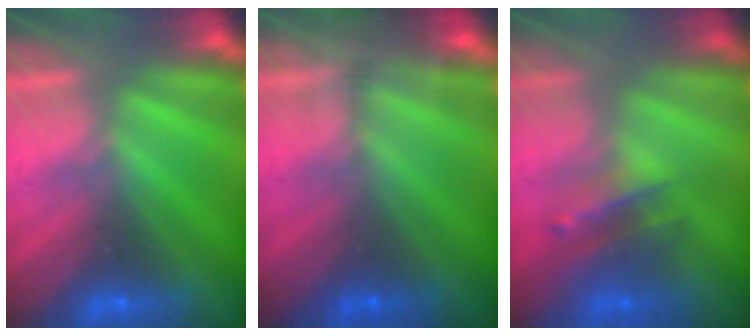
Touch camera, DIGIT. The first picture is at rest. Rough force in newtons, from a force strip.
{"total": 9.2}
{"total": 2.5}